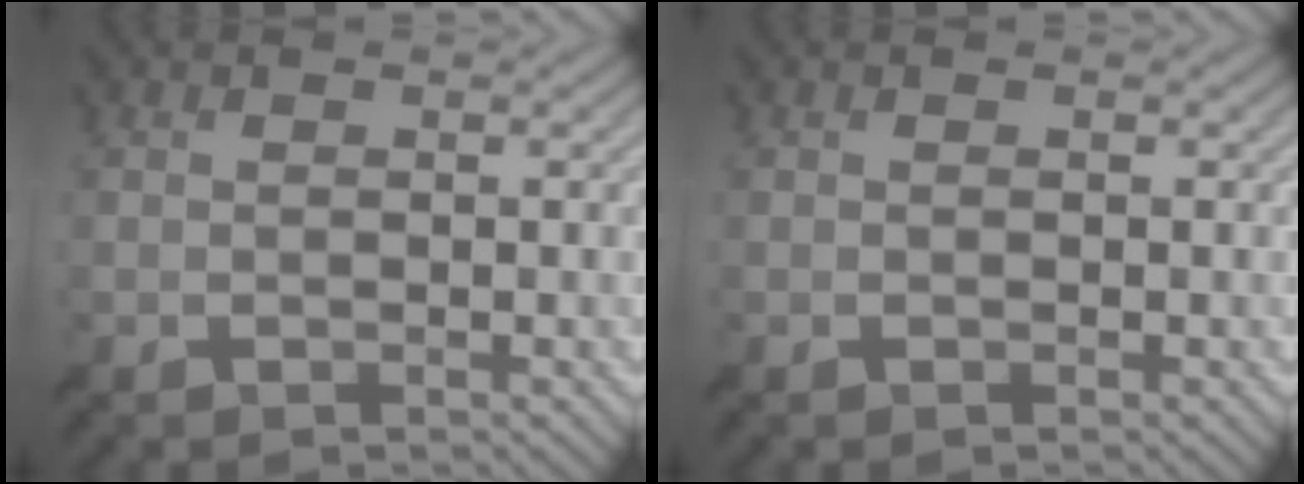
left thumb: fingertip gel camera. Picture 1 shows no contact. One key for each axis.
{"total": 0.0}